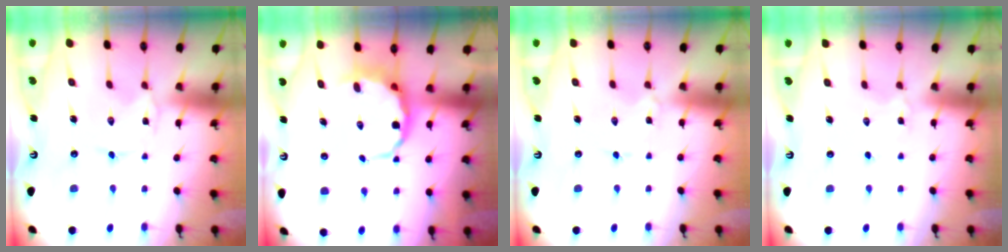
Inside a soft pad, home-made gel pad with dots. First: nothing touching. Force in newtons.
{"total": 5.4, "press": 5.1, "slide": 1.8}
{"total": 0.6, "press": 0.6, "slide": 0.1}
{"total": 2.2, "press": 2.2, "slide": 0.2}